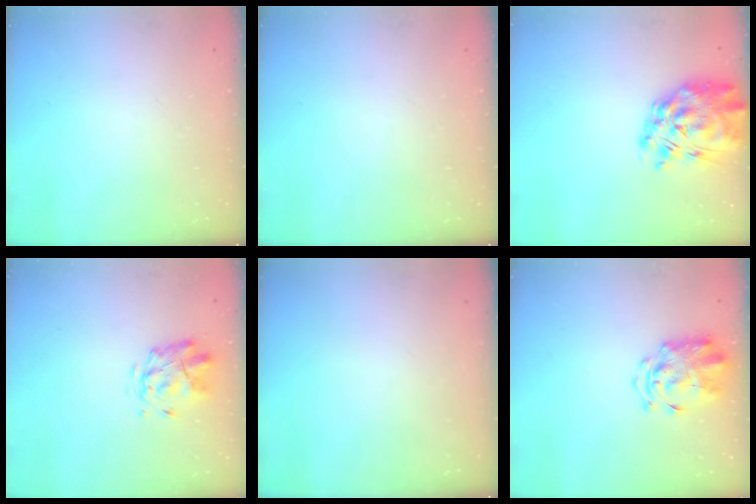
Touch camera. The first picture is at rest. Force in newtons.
{"total": 0.0}
{"total": 12.2, "press": 11.2, "slide": 4.7}
{"total": 2.7, "press": 2.4, "slide": 1.3}
{"total": 0.0}
{"total": 3.1, "press": 2.9, "slide": 1.0}